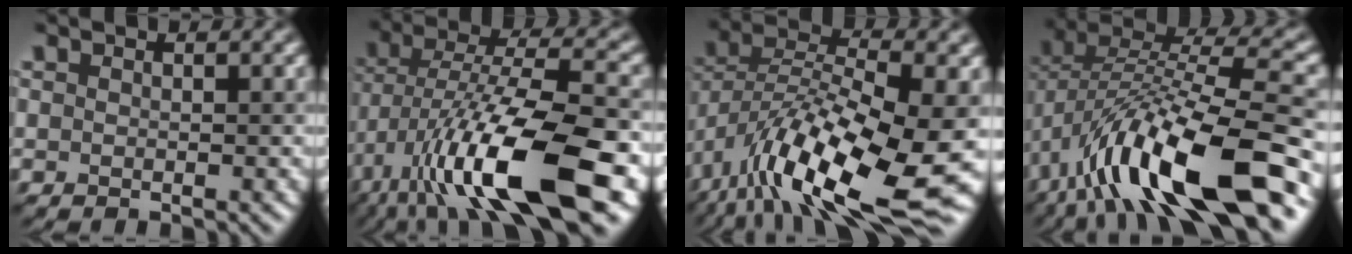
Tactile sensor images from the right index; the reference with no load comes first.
{"total": 13.9, "force": [-5.9, 4.2, 11.9], "torque": [-0.212, -0.001, -0.100]}
{"total": 14.5, "force": [-6.4, 5.2, 12.0], "torque": [-0.215, -0.013, -0.116]}
{"total": 14.4, "force": [-6.2, 4.2, 12.3], "torque": [-0.217, 0.019, -0.104]}